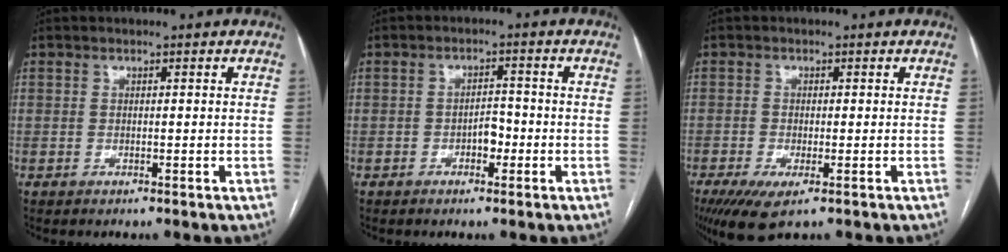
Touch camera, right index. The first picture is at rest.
{"total": 2.7, "force": [-1.1, 1.4, 2.0], "torque": [-0.026, 0.008, -0.018]}
{"total": 5.6, "force": [-3.1, 1.5, 4.5], "torque": [-0.076, -0.014, -0.049]}